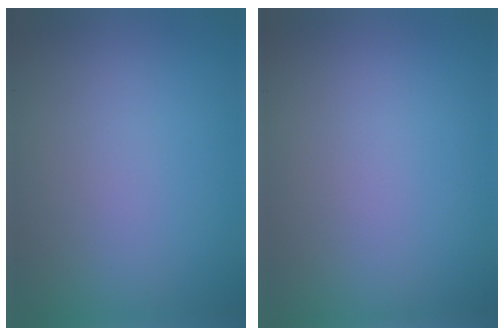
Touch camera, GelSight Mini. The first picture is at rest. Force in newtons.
{"total": 0.0}